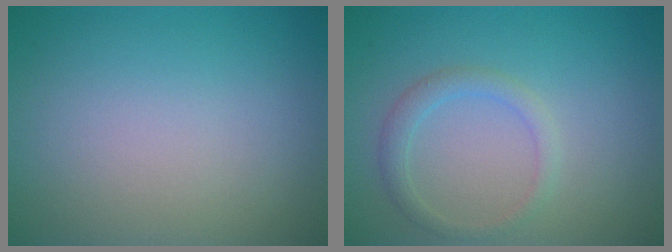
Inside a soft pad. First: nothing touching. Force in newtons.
{"total": 1.8, "press": 1.8, "slide": 0.1}